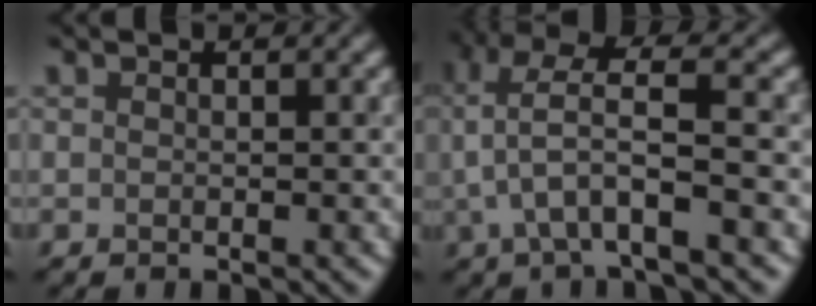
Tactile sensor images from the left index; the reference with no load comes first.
{"total": 6.4, "force": [-0.6, 1.8, 6.1], "torque": [-0.117, 0.019, -0.014]}